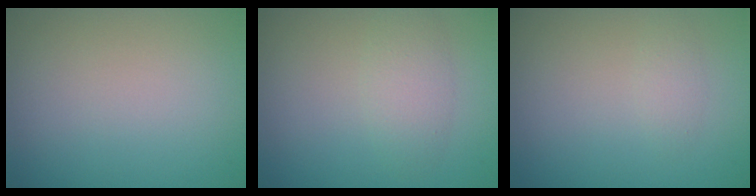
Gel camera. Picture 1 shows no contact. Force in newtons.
{"total": 2.5, "press": 2.5, "slide": 0.1}
{"total": 1.0, "press": 1.0, "slide": 0.1}